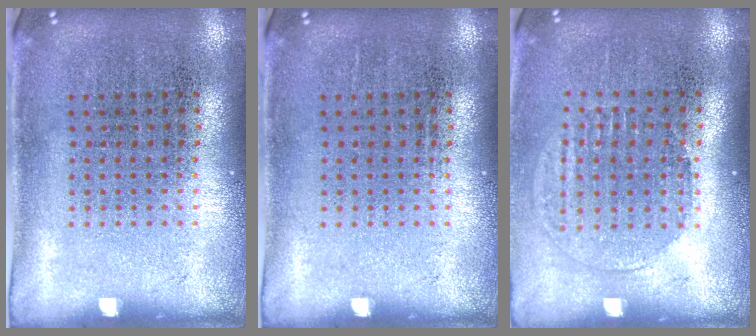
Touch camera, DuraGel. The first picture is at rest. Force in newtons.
{"total": 0.0}
{"total": 1.4, "press": 1.2, "slide": 0.7}